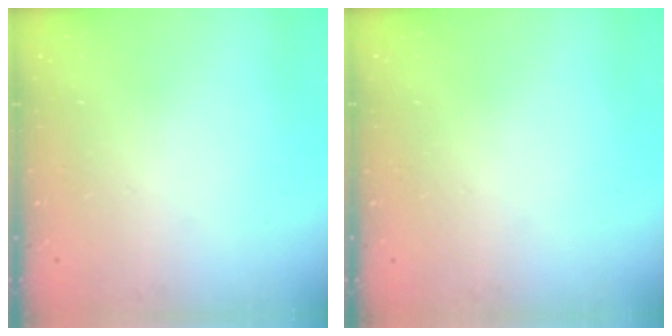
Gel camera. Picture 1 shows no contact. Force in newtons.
{"total": 0.0}